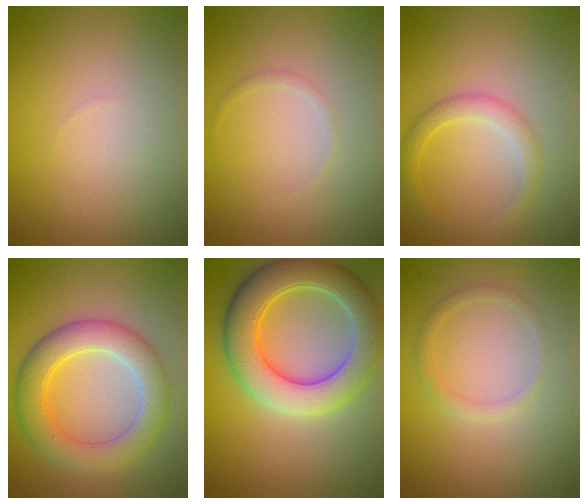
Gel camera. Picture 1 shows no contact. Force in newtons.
{"total": 0.6, "press": 0.6, "slide": 0.1}
{"total": 2.1, "press": 2.1, "slide": 0.1}
{"total": 5.7, "press": 5.7, "slide": 0.1}
{"total": 7.9, "press": 7.9, "slide": 0.3}
{"total": 1.3, "press": 1.3, "slide": 0.2}